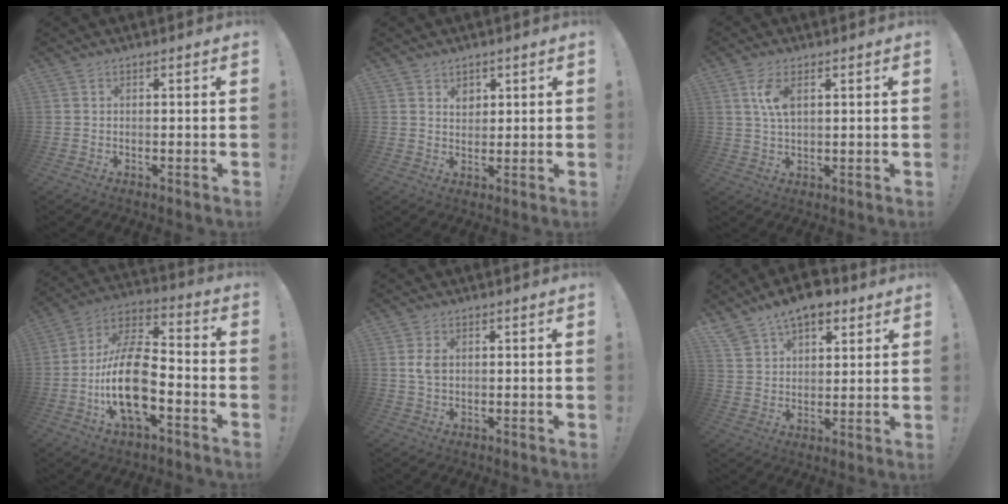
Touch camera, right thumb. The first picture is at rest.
{"total": 3.5, "force": [2.0, 2.6, 1.0], "torque": [-0.005, -0.010, 0.034]}
{"total": 6.2, "force": [2.1, 2.8, 5.2], "torque": [-0.099, -0.002, 0.033]}
{"total": 19.4, "force": [-5.5, 9.3, 16.1], "torque": [-0.310, 0.029, -0.091]}
{"total": 3.4, "force": [0.7, 2.0, 2.6], "torque": [-0.051, -0.001, 0.011]}
{"total": 10.8, "force": [7.7, 5.9, 4.8], "torque": [-0.076, -0.043, 0.144]}